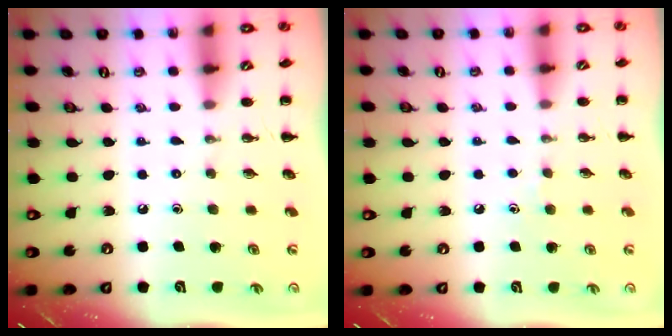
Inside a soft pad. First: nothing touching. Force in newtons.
{"total": 3.1, "press": 2.9, "slide": 1.1}